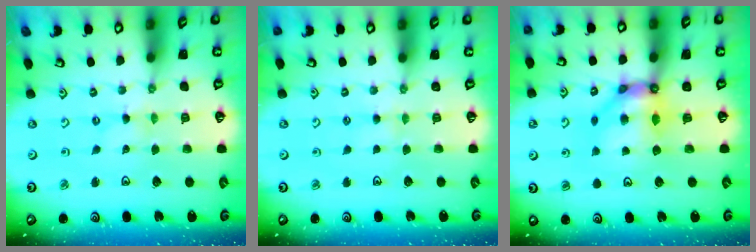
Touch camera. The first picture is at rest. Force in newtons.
{"total": 2.4, "press": 2.3, "slide": 0.4}
{"total": 9.2, "press": 9.1, "slide": 1.2}